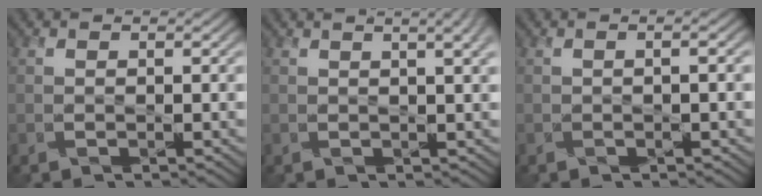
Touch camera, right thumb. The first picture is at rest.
{"total": 5.2, "force": [2.4, 1.8, 4.3], "torque": [-0.037, 0.027, 0.013]}
{"total": 1.6, "force": [-0.1, 0.5, 1.5], "torque": [-0.019, 0.006, -0.002]}